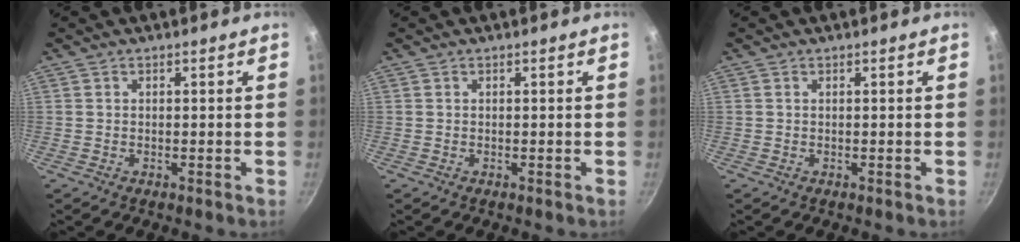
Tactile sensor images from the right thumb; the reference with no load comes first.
{"total": 0.0}
{"total": 0.0}